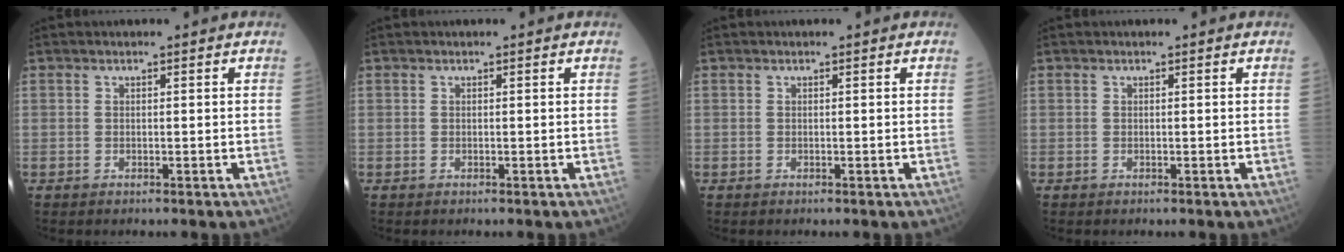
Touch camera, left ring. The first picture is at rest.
{"total": 0.0}
{"total": 0.0}
{"total": 0.0}